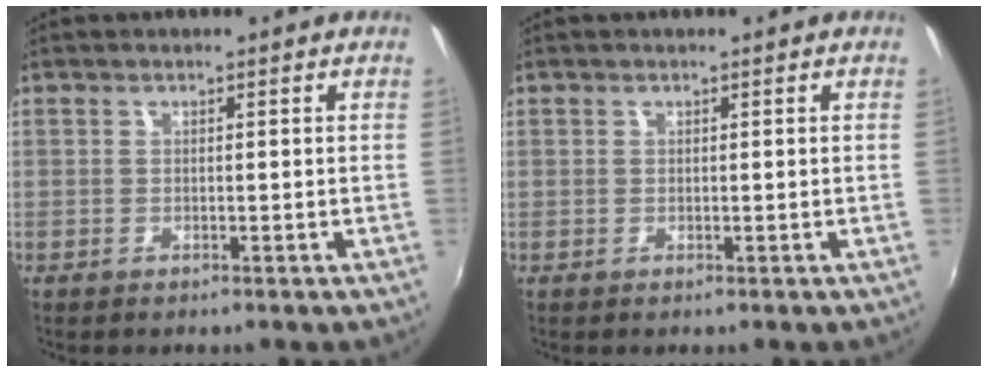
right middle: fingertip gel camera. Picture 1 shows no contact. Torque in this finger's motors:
{"motor_torque": [-1.38, 0.49, -0.62, -0.16]}